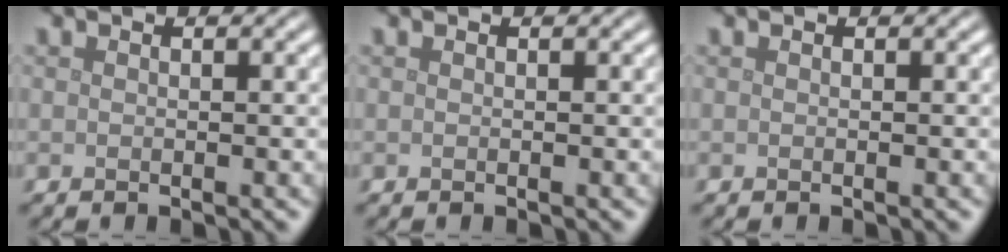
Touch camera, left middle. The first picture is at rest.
{"total": 0.0}
{"total": 0.0}